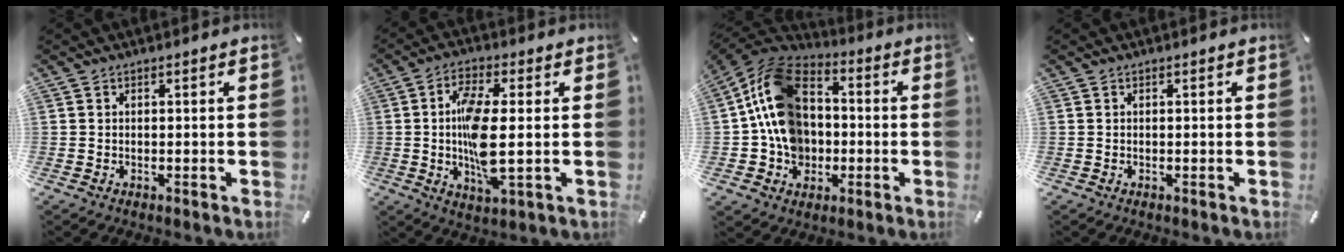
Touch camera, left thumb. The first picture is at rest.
{"total": 11.5, "force": [-0.1, 3.7, 10.9], "torque": [-0.215, -0.013, -0.004]}
{"total": 16.1, "force": [-0.7, 13.4, 8.9], "torque": [-0.196, 0.016, -0.010]}
{"total": 0.0}